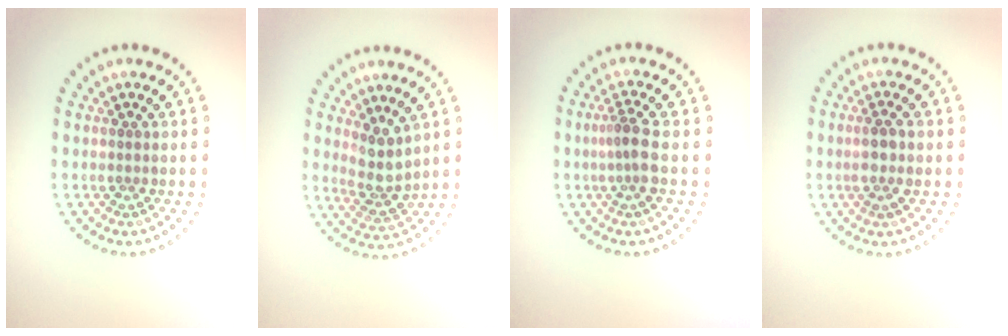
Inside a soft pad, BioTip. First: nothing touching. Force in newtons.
{"total": 2.9, "press": 2.4, "slide": 1.7}
{"total": 2.3, "press": 1.7, "slide": 1.5}
{"total": 2.1, "press": 1.9, "slide": 0.9}